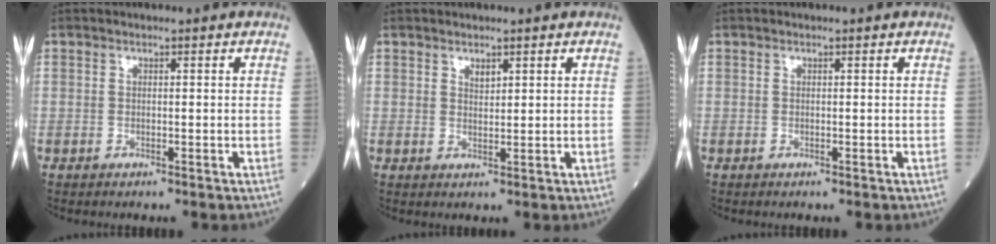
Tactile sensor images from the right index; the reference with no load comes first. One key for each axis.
{"total": 1.4, "fx": 0.9, "fy": 0.6, "fz": 0.8, "tx": -0.013, "ty": -0.002, "tz": 0.018}
{"total": 0.0}